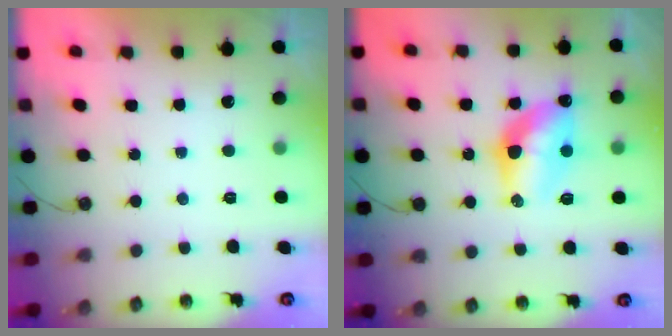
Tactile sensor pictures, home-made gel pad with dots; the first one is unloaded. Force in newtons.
{"total": 10.6, "press": 10.6, "slide": 0.9}